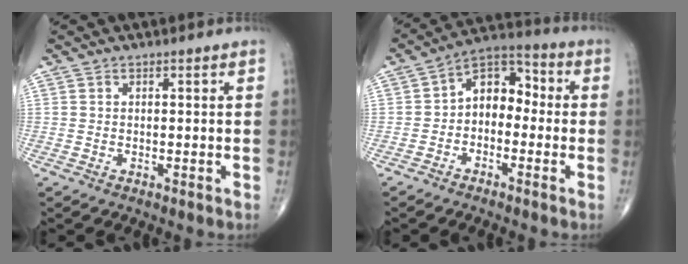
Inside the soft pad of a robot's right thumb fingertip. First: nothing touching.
{"total": 8.9, "force": [-1.0, 6.2, 6.3], "torque": [-0.067, 0.042, -0.038]}